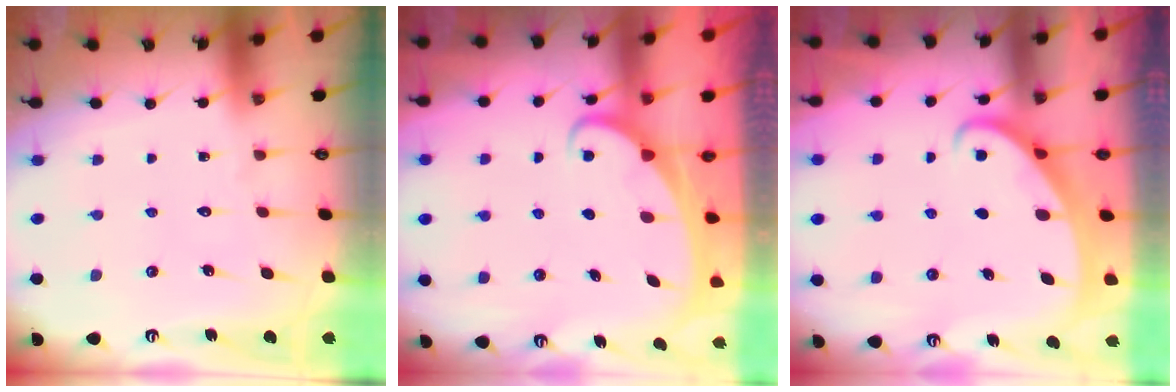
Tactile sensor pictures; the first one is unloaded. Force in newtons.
{"total": 2.0, "press": 2.0, "slide": 0.1}
{"total": 2.4, "press": 2.4, "slide": 0.2}